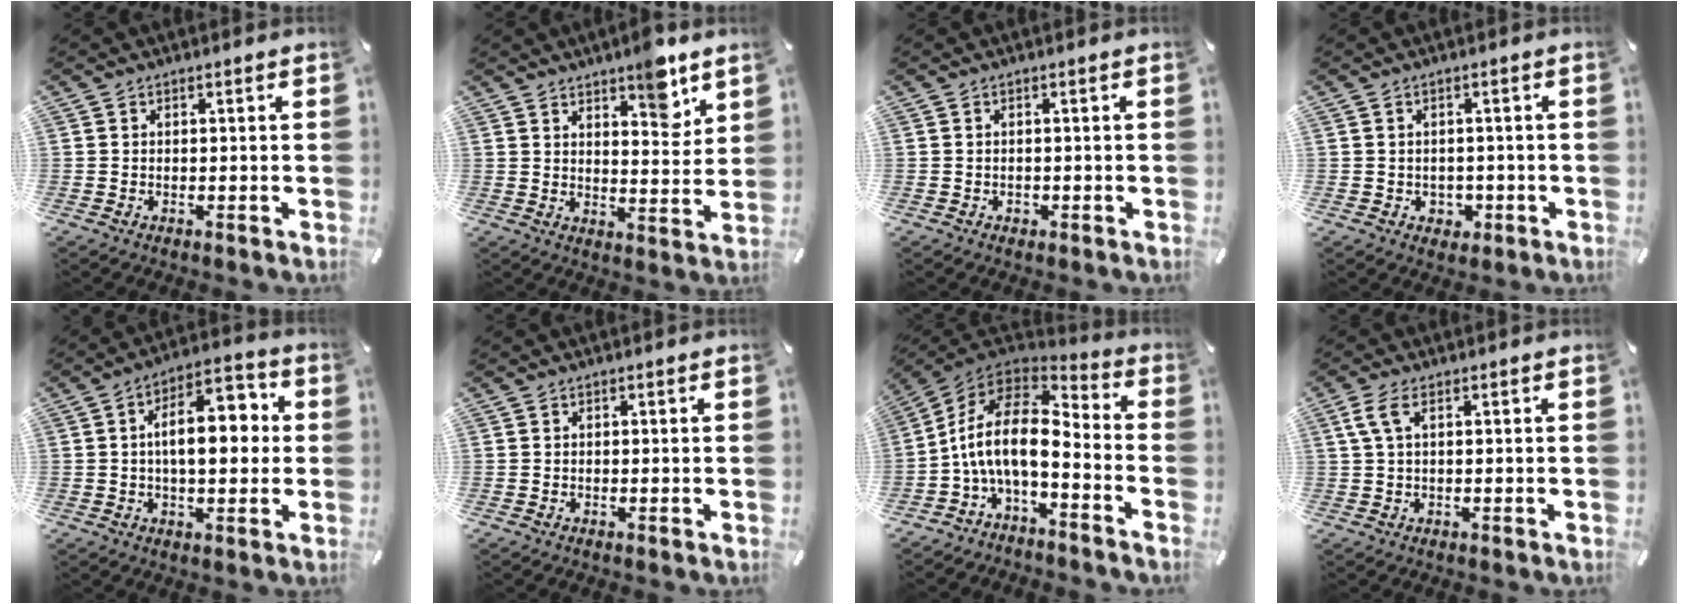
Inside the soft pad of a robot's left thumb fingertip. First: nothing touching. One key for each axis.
{"total": 8.7, "fx": 6.4, "fy": 3.3, "fz": 4.8, "tx": -0.040, "ty": -0.050, "tz": 0.103}
{"total": 0.8, "fx": -0.3, "fy": 0.7, "fz": 0.2, "tx": -0.005, "ty": 0.003, "tz": -0.008}
{"total": 2.8, "fx": -0.4, "fy": 2.7, "fz": 0.6, "tx": 0.001, "ty": -0.003, "tz": -0.012}
{"total": 12.7, "fx": 0.9, "fy": 6.6, "fz": 10.8, "tx": -0.158, "ty": -0.001, "tz": 0.010}
{"total": 0.0}
{"total": 14.0, "fx": -1.9, "fy": 6.7, "fz": 12.2, "tx": -0.262, "ty": -0.006, "tz": -0.037}
{"total": 3.7, "fx": 0.9, "fy": 1.2, "fz": 3.4, "tx": -0.068, "ty": 0.003, "tz": 0.016}